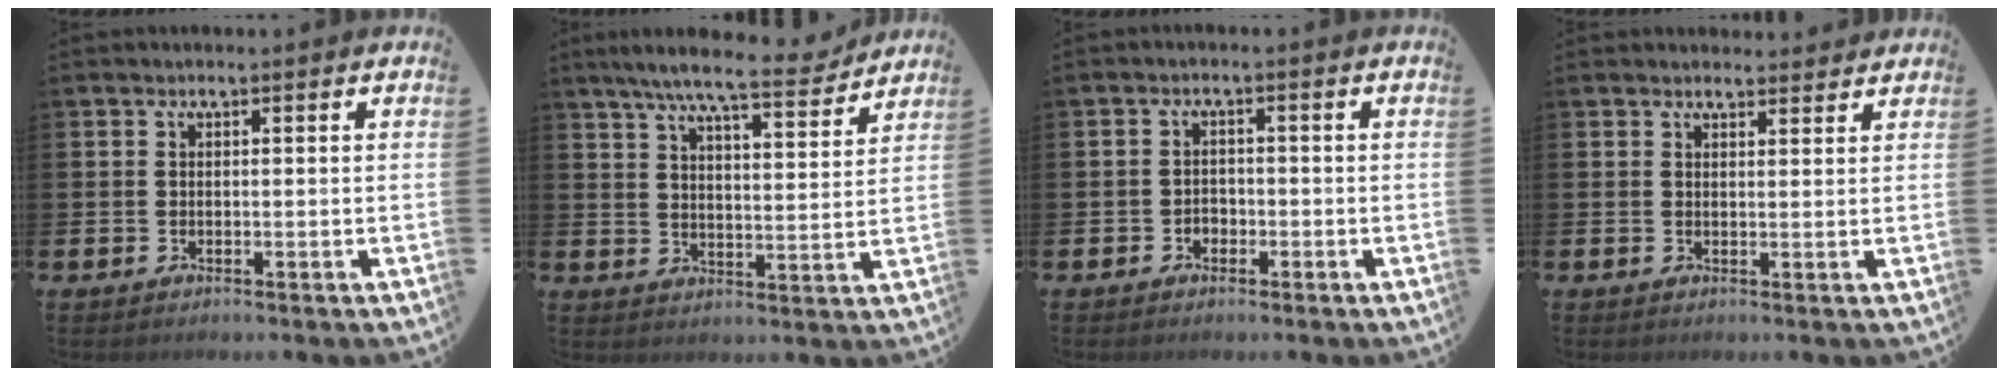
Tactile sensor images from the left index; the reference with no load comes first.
{"total": 8.7, "force": [7.7, 0.7, 3.9], "torque": [-0.086, -0.040, 0.133]}
{"total": 1.7, "force": [-1.0, 1.3, 0.3], "torque": [-0.008, 0.003, -0.024]}
{"total": 1.9, "force": [1.9, 0.4, 0.0], "torque": [0.009, -0.010, 0.032]}